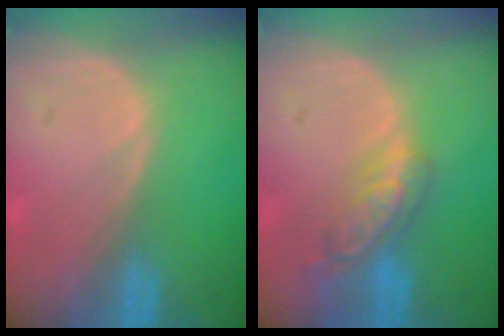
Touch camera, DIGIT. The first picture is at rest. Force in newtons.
{"total": 5.7, "press": 4.9, "slide": 2.9}